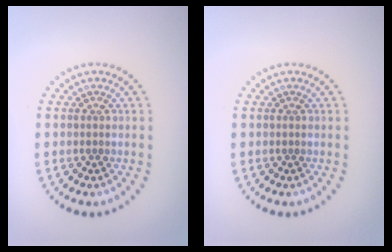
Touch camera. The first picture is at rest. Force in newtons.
{"total": 0.0}